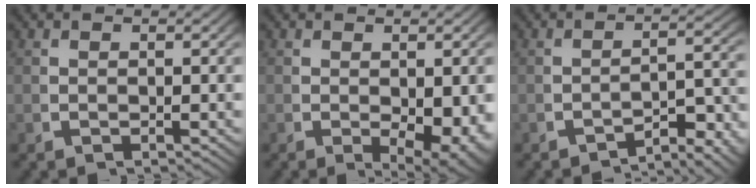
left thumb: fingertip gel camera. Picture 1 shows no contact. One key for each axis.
{"total": 4.4, "fx": -0.6, "fy": 2.0, "fz": 3.8, "tx": -0.063, "ty": -0.022, "tz": 0.004}
{"total": 4.5, "fx": -3.3, "fy": 1.0, "fz": 2.8, "tx": -0.033, "ty": -0.007, "tz": -0.045}